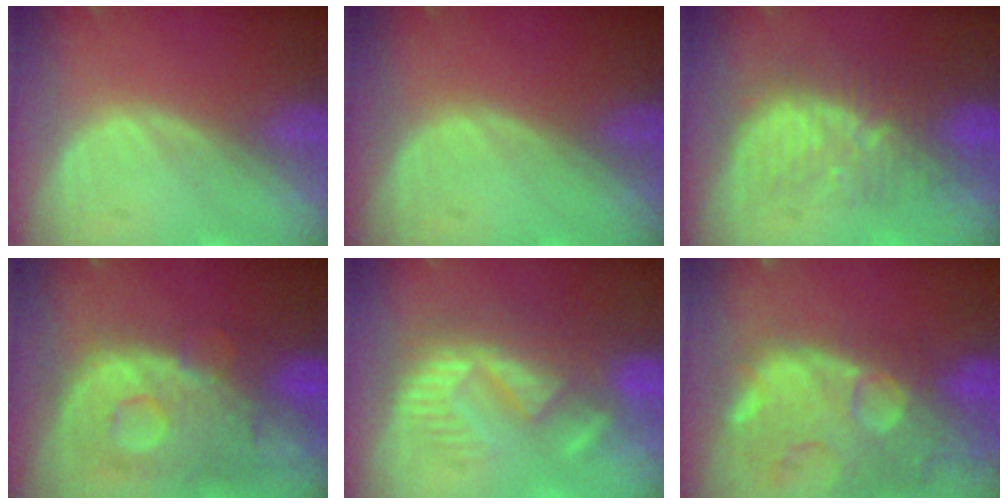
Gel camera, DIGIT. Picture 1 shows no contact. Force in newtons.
{"total": 0.0}
{"total": 8.3, "press": 7.8, "slide": 2.8}
{"total": 11.2, "press": 9.7, "slide": 5.6}
{"total": 8.8, "press": 8.2, "slide": 3.3}
{"total": 14.4, "press": 11.8, "slide": 8.3}